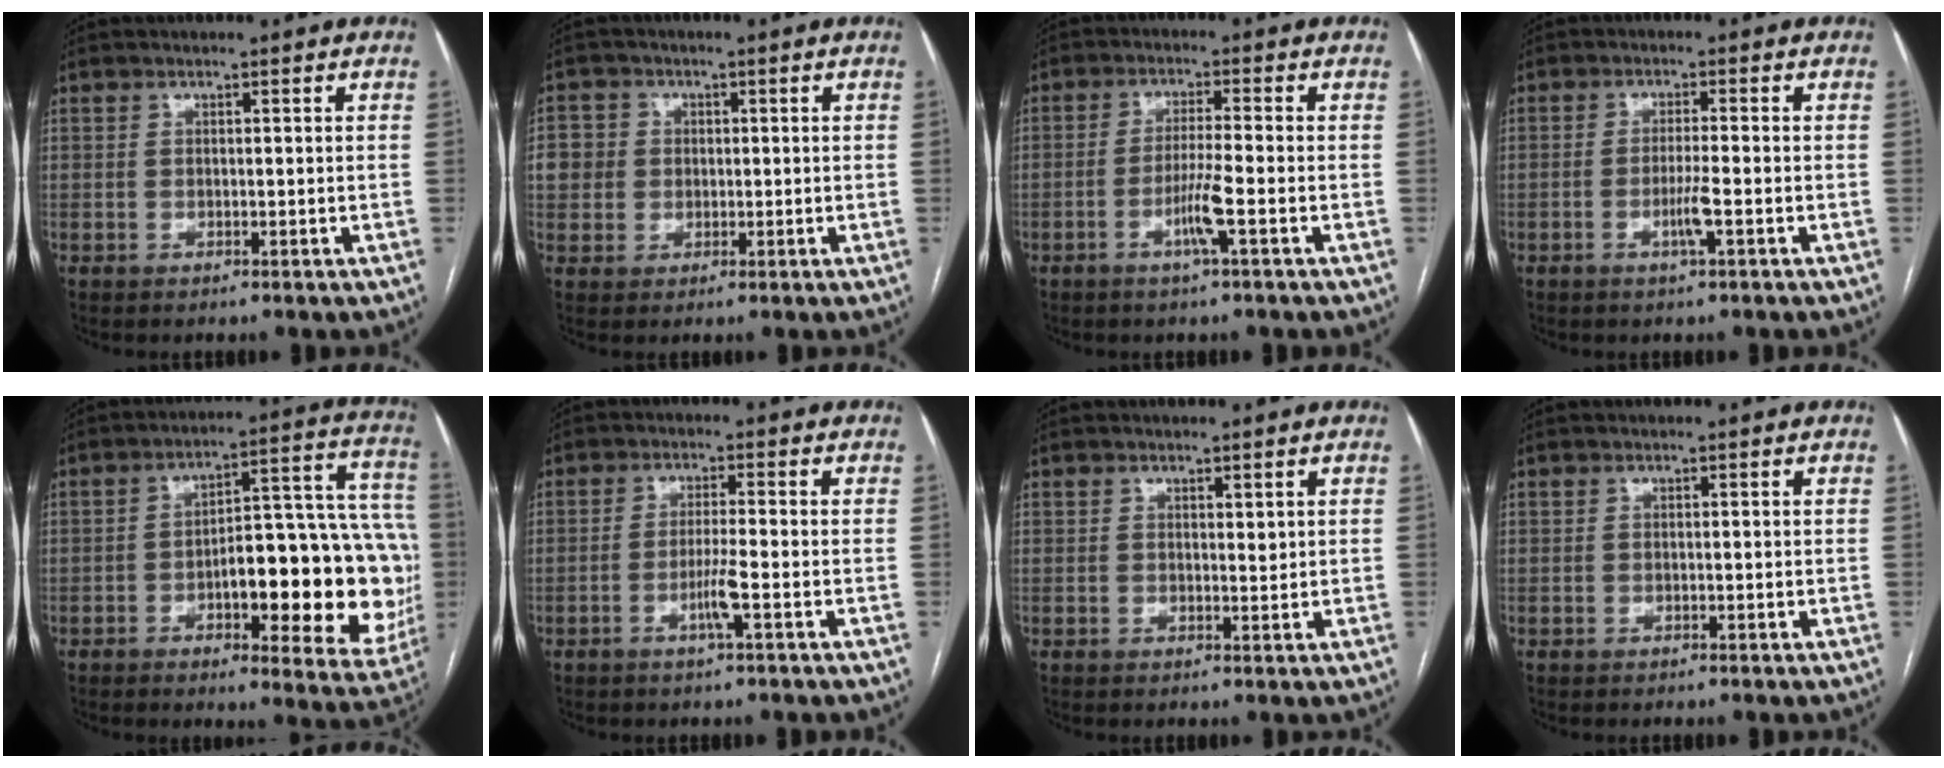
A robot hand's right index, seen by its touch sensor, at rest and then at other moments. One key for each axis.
{"total": 5.4, "fx": 0.5, "fy": 5.3, "fz": 1.1, "tx": -0.023, "ty": 0.016, "tz": 0.012}
{"total": 4.8, "fx": -2.0, "fy": -0.6, "fz": 4.4, "tx": -0.084, "ty": -0.008, "tz": -0.039}
{"total": 3.2, "fx": -1.2, "fy": -0.3, "fz": 3.0, "tx": -0.057, "ty": -0.005, "tz": -0.025}
{"total": 23.4, "fx": -4.4, "fy": 6.9, "fz": 21.9, "tx": -0.209, "ty": 0.039, "tz": -0.041}
{"total": 3.8, "fx": -1.5, "fy": -0.4, "fz": 3.5, "tx": -0.066, "ty": -0.006, "tz": -0.031}
{"total": 1.0, "fx": 0.6, "fy": 0.3, "fz": 0.7, "tx": -0.010, "ty": -0.004, "tz": 0.009}
{"total": 0.0}